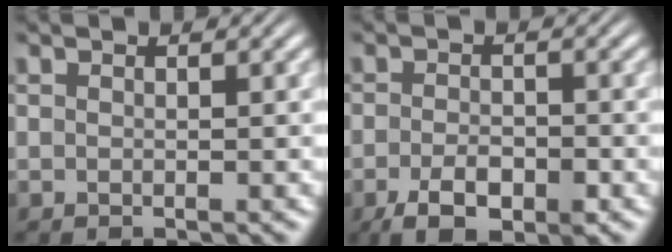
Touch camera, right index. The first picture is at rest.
{"total": 4.6, "force": [-2.4, 2.3, 3.1], "torque": [-0.048, -0.011, -0.038]}